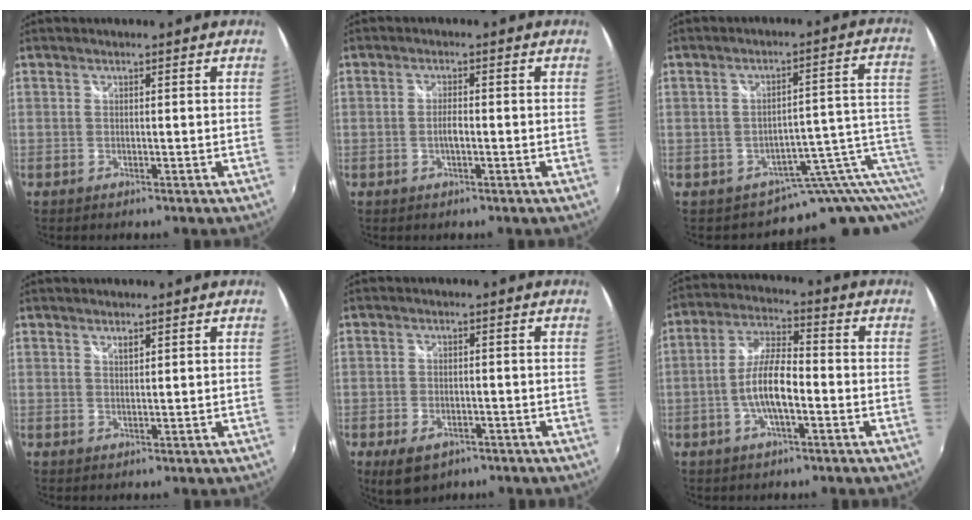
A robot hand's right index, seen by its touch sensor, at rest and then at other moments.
{"total": 2.1, "force": [-0.6, 0.7, 1.9], "torque": [-0.036, 0.002, -0.011]}
{"total": 7.7, "force": [-4.7, 3.6, 4.8], "torque": [-0.032, 0.021, -0.070]}
{"total": 1.1, "force": [0.9, 0.4, 0.5], "torque": [-0.005, 0.000, 0.015]}
{"total": 6.6, "force": [-3.9, 3.8, 3.7], "torque": [-0.087, -0.018, -0.061]}
{"total": 8.9, "force": [-2.7, 2.6, 8.0], "torque": [-0.164, 0.009, -0.050]}